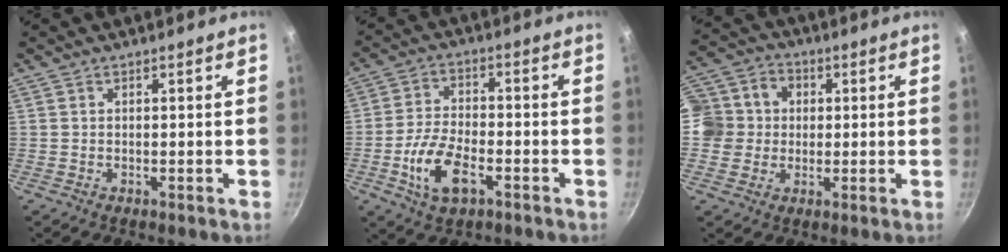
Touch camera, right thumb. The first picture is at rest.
{"total": 10.4, "force": [-4.0, 5.2, 8.0], "torque": [-0.153, 0.019, -0.078]}
{"total": 10.1, "force": [0.5, 9.4, 3.7], "torque": [-0.033, 0.018, -0.008]}